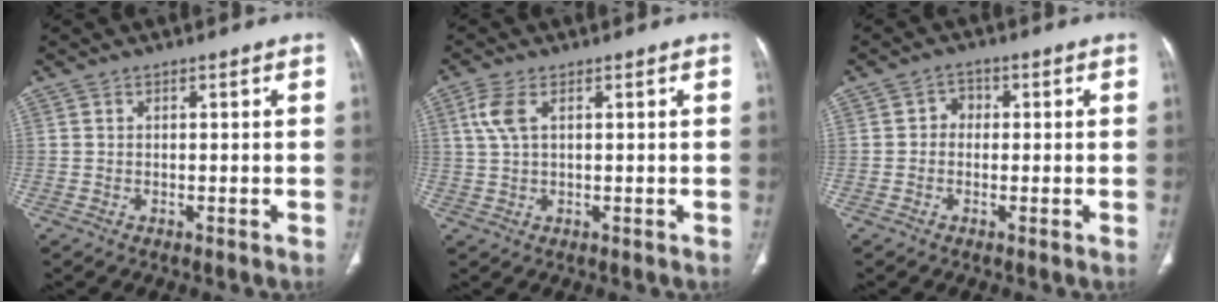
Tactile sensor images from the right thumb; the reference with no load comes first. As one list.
[{"total": 4.3, "force": [1.5, 2.0, 3.6], "torque": [-0.096, 0.010, 0.034]}, {"total": 2.3, "force": [-0.1, 2.0, 1.1], "torque": [0.001, 0.008, -0.011]}]